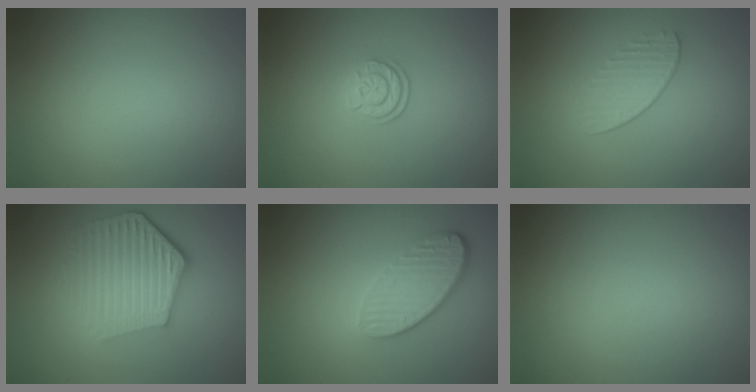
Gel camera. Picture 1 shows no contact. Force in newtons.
{"total": 2.3, "press": 1.7, "slide": 1.5}
{"total": 1.6, "press": 1.1, "slide": 1.2}
{"total": 6.1, "press": 4.6, "slide": 4.0}
{"total": 4.5, "press": 3.2, "slide": 3.1}
{"total": 0.0}